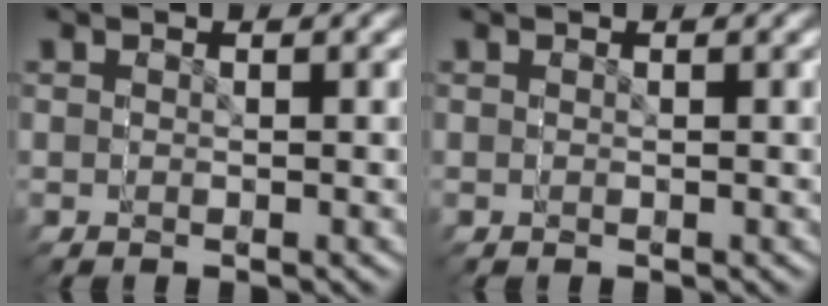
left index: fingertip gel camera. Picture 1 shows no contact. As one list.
[{"total": 0.0}]